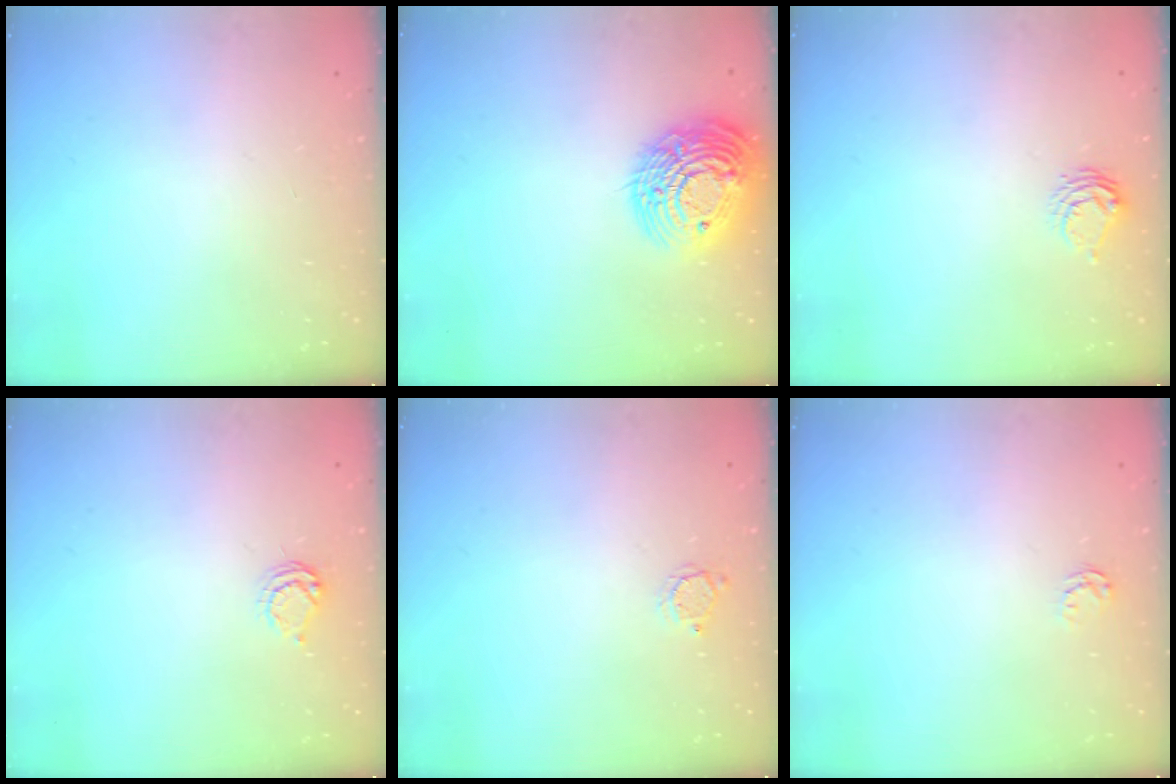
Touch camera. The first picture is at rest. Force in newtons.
{"total": 19.1, "press": 19.0, "slide": 1.5}
{"total": 8.2, "press": 8.1, "slide": 0.4}
{"total": 4.9, "press": 4.9, "slide": 0.7}
{"total": 2.7, "press": 2.7, "slide": 0.2}
{"total": 2.5, "press": 2.5, "slide": 0.4}